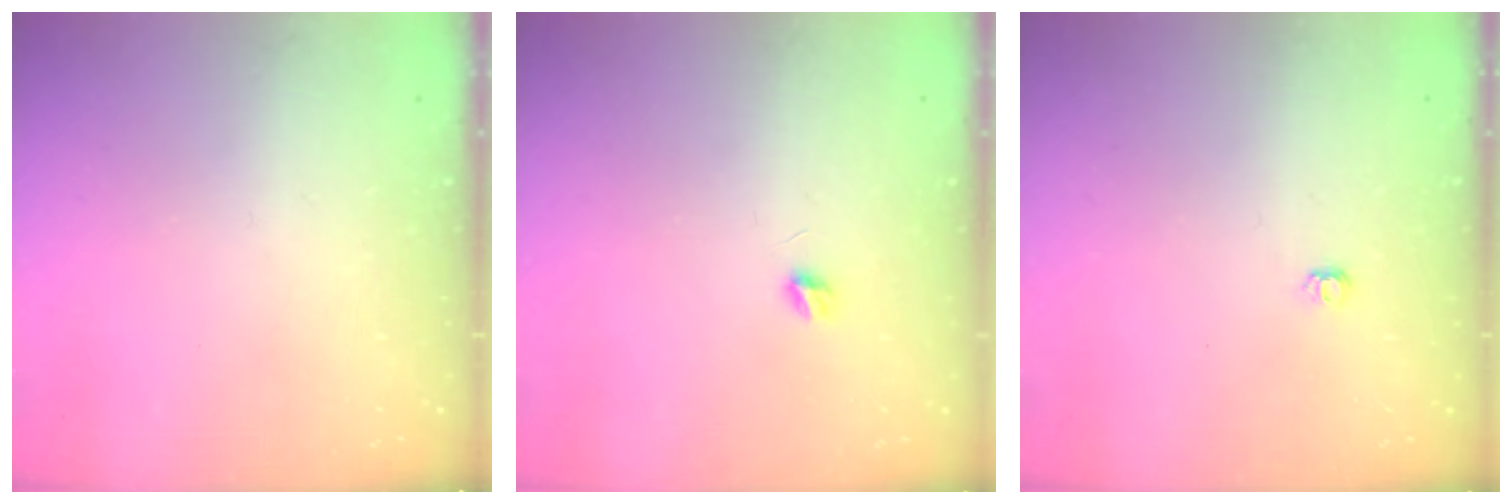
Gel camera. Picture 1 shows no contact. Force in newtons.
{"total": 3.7, "press": 3.7, "slide": 0.3}
{"total": 3.9, "press": 3.9, "slide": 0.5}